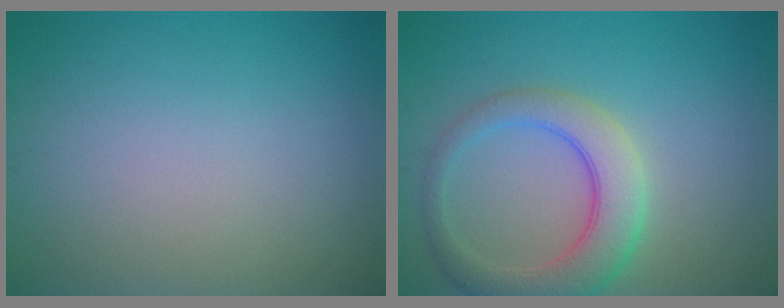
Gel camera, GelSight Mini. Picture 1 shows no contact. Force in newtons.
{"total": 5.4, "press": 5.4, "slide": 0.4}